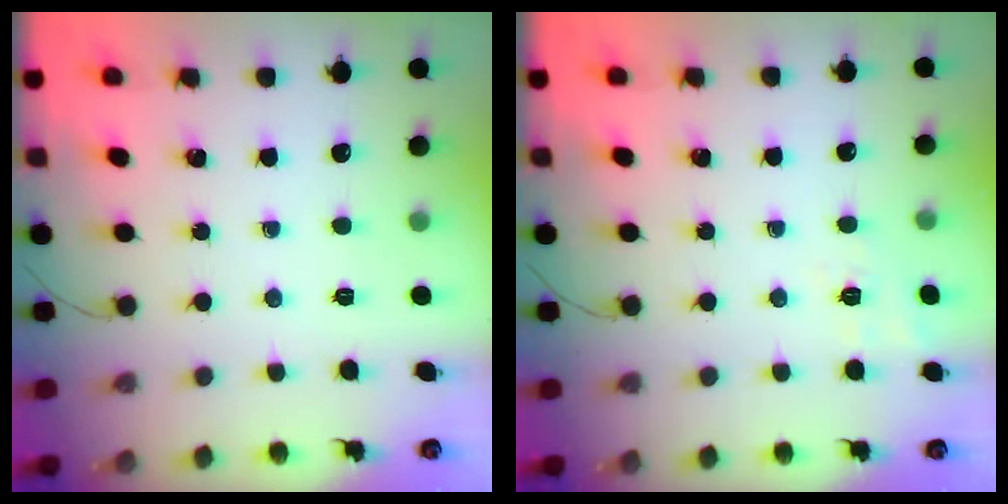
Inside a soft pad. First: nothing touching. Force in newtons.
{"total": 2.0, "press": 0.9, "slide": 1.8}